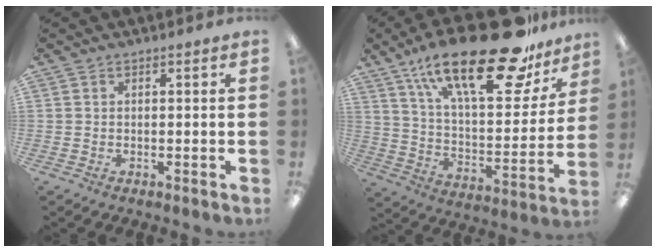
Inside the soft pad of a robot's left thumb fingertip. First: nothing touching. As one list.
[{"total": 29.2, "force": [19.5, 9.9, 19.3], "torque": [-0.301, -0.115, 0.324]}]